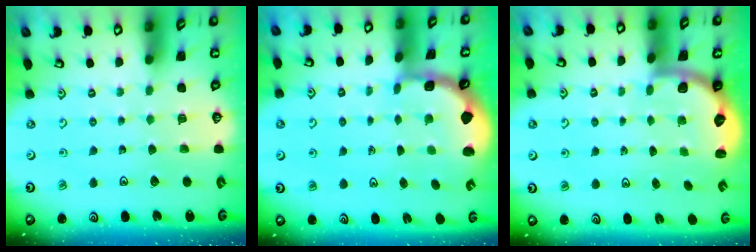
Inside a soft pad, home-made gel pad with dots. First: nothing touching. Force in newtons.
{"total": 1.8, "press": 1.7, "slide": 0.5}
{"total": 2.6, "press": 2.3, "slide": 1.2}